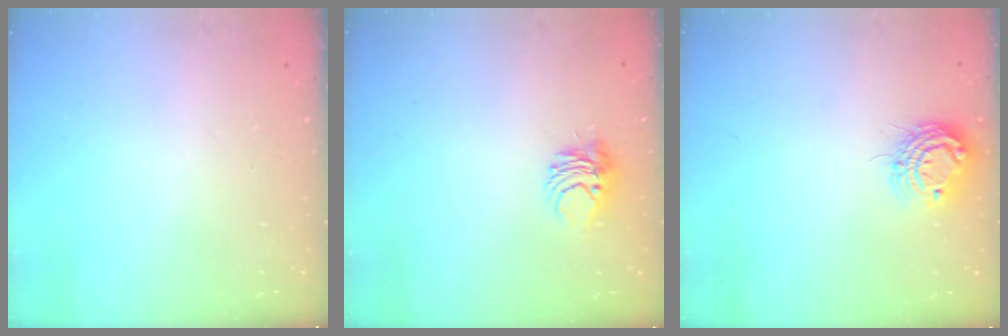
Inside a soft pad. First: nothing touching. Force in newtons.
{"total": 6.0, "press": 6.0, "slide": 0.6}
{"total": 10.3, "press": 10.2, "slide": 0.8}